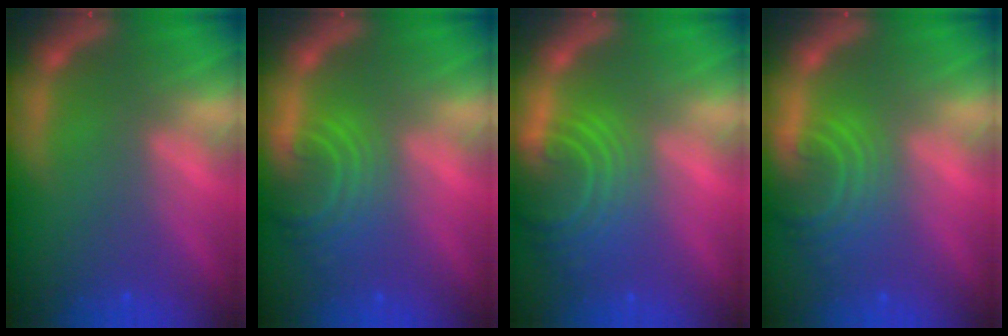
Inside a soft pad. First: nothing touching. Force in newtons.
{"total": 5.5}
{"total": 8.1}
{"total": 5.5}